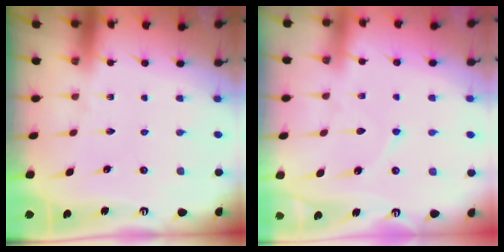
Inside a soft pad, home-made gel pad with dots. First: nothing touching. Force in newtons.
{"total": 5.8, "press": 5.8, "slide": 0.7}